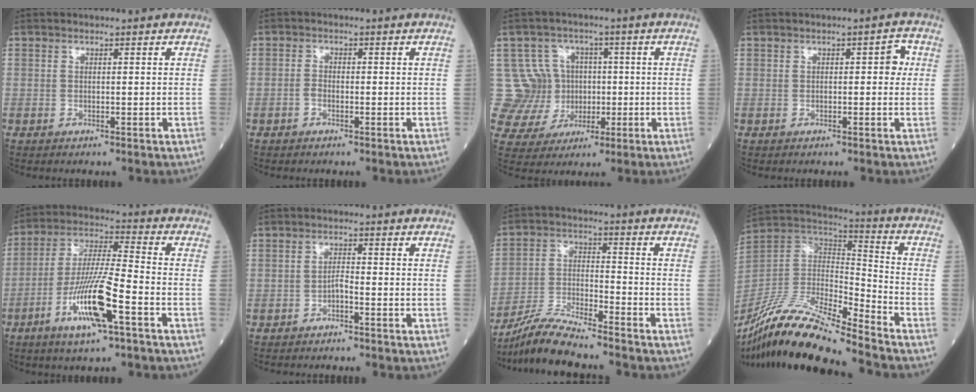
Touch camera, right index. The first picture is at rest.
{"total": 1.3, "force": [-0.6, 0.7, 0.9], "torque": [-0.016, 0.003, -0.012]}
{"total": 9.5, "force": [0.8, 9.5, 0.7], "torque": [-0.022, 0.038, 0.028]}
{"total": 2.2, "force": [0.3, 1.0, 2.0], "torque": [-0.016, 0.009, 0.001]}
{"total": 12.8, "force": [-5.6, 0.8, 11.5], "torque": [-0.229, -0.010, -0.102]}
{"total": 1.4, "force": [-1.0, 0.2, 0.9], "torque": [-0.015, 0.002, -0.019]}
{"total": 9.4, "force": [-8.7, -0.1, 3.7], "torque": [-0.075, -0.015, -0.164]}
{"total": 19.4, "force": [-16.2, 1.1, 10.6], "torque": [-0.223, -0.005, -0.308]}